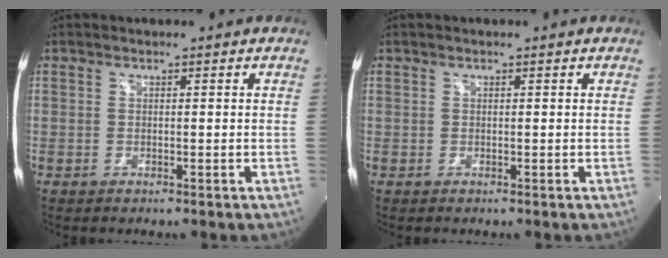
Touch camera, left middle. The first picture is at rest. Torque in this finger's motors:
{"motor_torque": [-0.02, 0.01, 0.01, 0.00]}